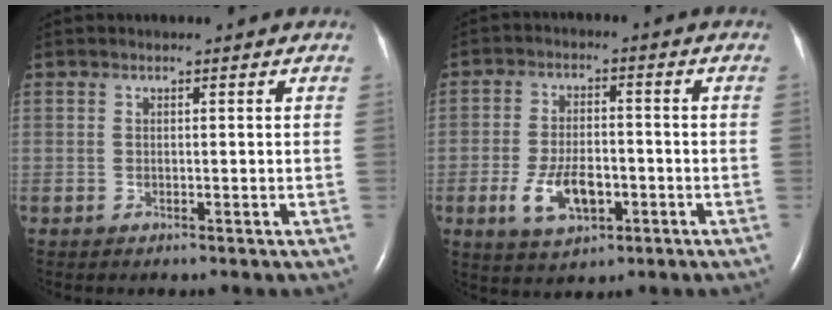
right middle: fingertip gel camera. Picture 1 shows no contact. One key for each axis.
{"total": 7.5, "fx": -2.6, "fy": 3.6, "fz": 6.1, "tx": -0.119, "ty": -0.001, "tz": -0.042}